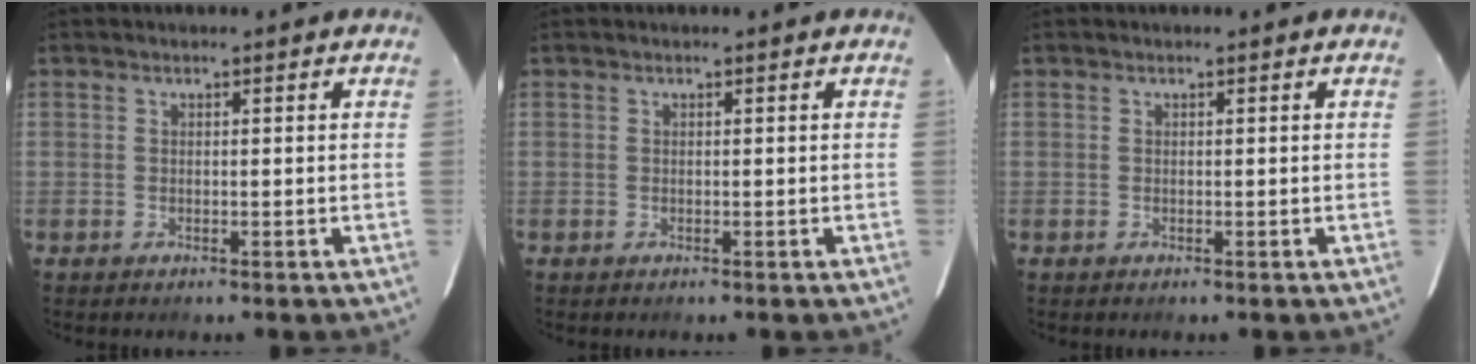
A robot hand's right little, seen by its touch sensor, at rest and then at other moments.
{"total": 0.0}
{"total": 0.0}